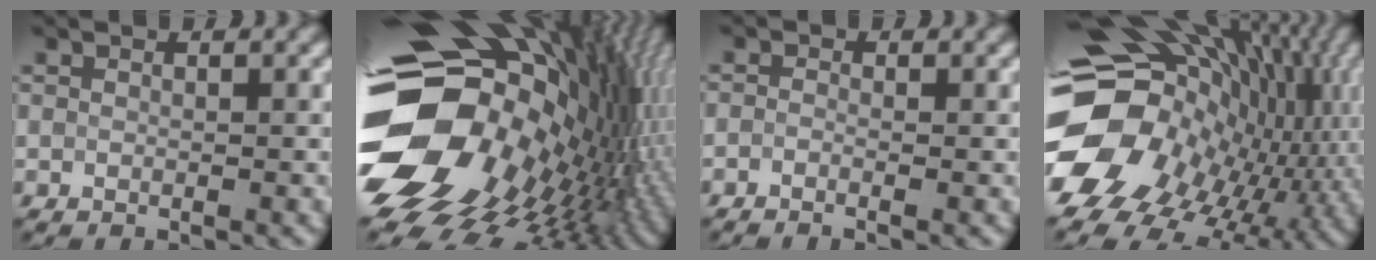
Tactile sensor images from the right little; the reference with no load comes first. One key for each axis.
{"total": 20.1, "fx": -0.8, "fy": 14.1, "fz": 14.2, "tx": -0.287, "ty": -0.031, "tz": -0.005}
{"total": 0.9, "fx": -0.5, "fy": 0.3, "fz": 0.8, "tx": -0.015, "ty": -0.010, "tz": -0.017}
{"total": 19.0, "fx": -1.2, "fy": 14.4, "fz": 12.4, "tx": -0.263, "ty": -0.041, "tz": 0.009}